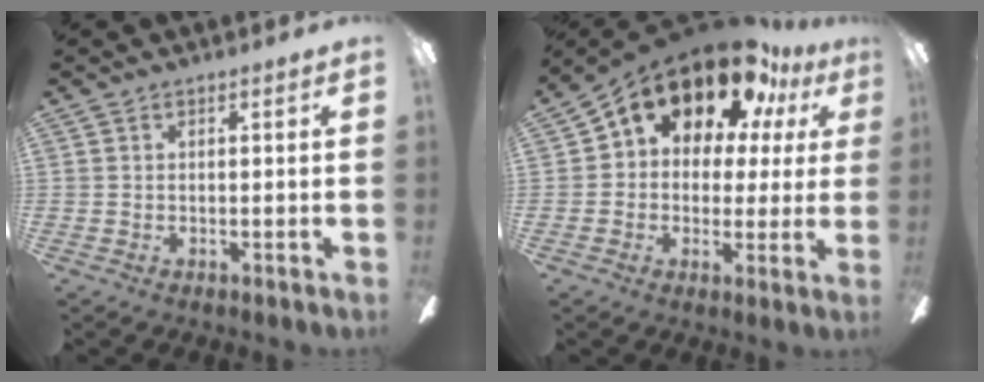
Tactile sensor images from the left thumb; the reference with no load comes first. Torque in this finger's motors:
{"motor_torque": [0.16, 1.24, 1.43, -1.34, 0.15]}